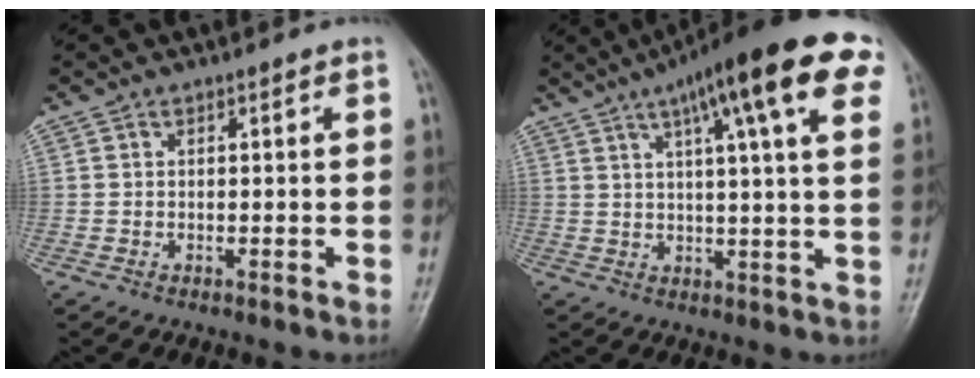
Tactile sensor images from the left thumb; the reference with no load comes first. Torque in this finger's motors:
{"motor_torque": [0.75, 0.72, 1.66, -1.12, 0.16]}